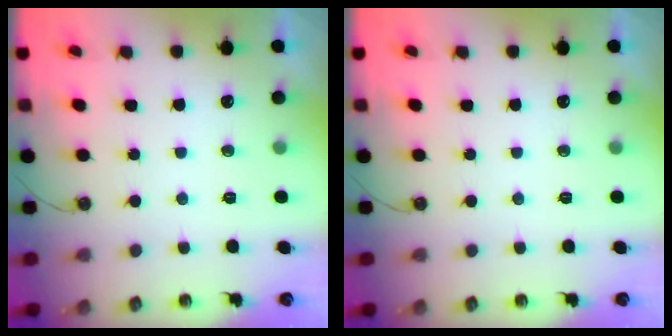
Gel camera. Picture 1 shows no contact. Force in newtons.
{"total": 0.0}